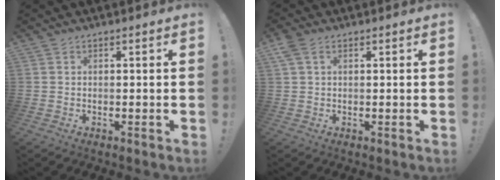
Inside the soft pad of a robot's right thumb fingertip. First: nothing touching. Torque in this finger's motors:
{"motor_torque": [0.19, 0.17, 0.40, -0.01, 0.00]}